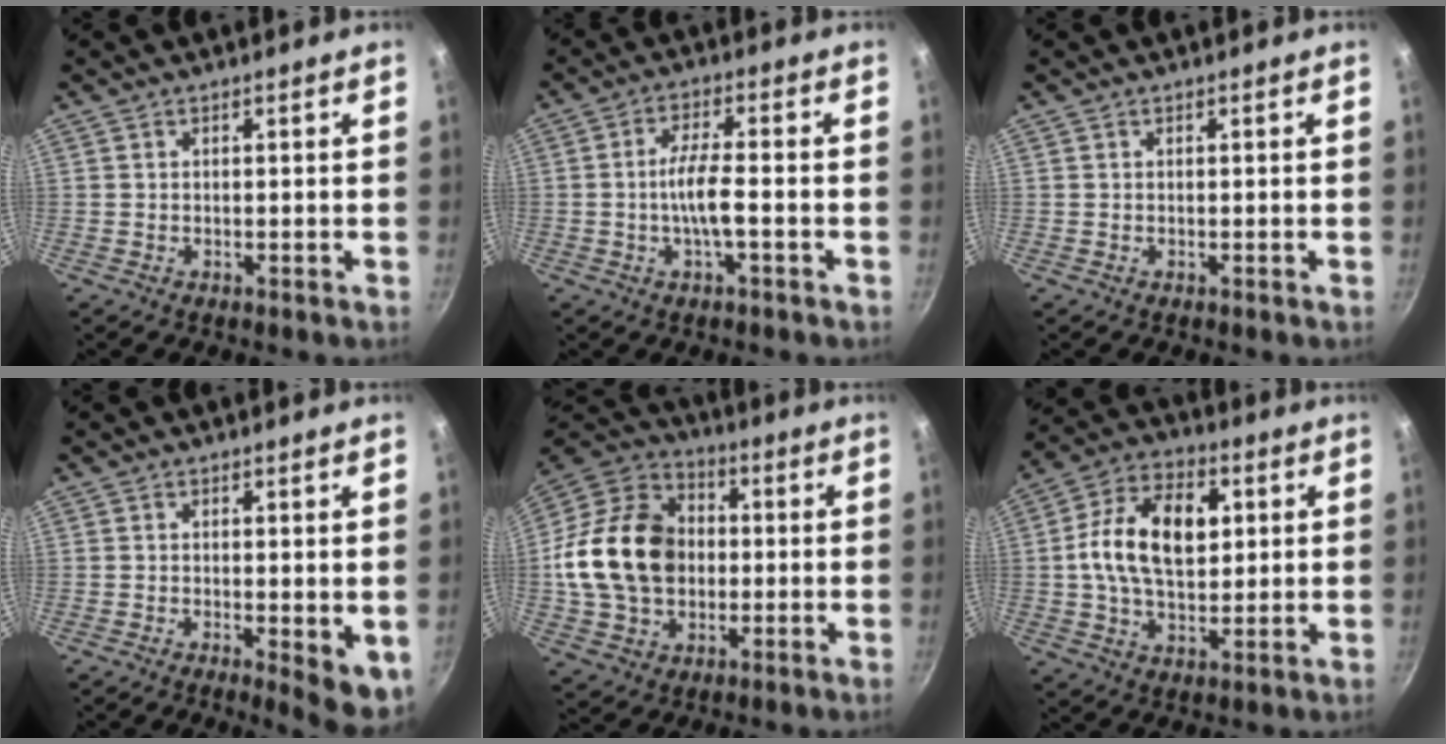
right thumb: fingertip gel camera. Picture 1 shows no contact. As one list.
[{"total": 6.0, "force": [-1.6, 1.3, 5.6], "torque": [-0.110, 0.017, -0.036]}, {"total": 0.0}, {"total": 6.0, "force": [-0.8, 1.9, 5.6], "torque": [-0.058, -0.008, -0.006]}, {"total": 20.6, "force": [-0.1, 15.8, 13.2], "torque": [-0.217, 0.029, -0.006]}, {"total": 15.8, "force": [2.5, 9.9, 12.1], "torque": [-0.188, 0.011, 0.030]}]